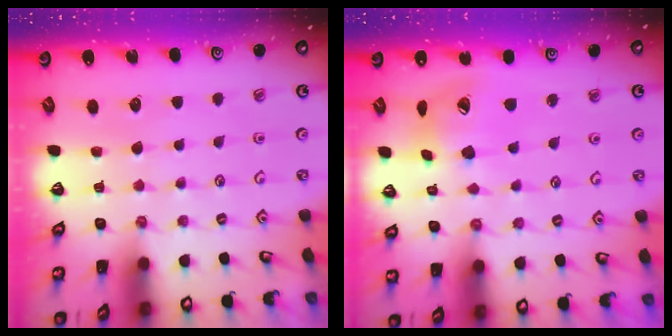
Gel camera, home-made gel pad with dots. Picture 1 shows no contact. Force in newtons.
{"total": 15.5, "press": 15.2, "slide": 2.5}